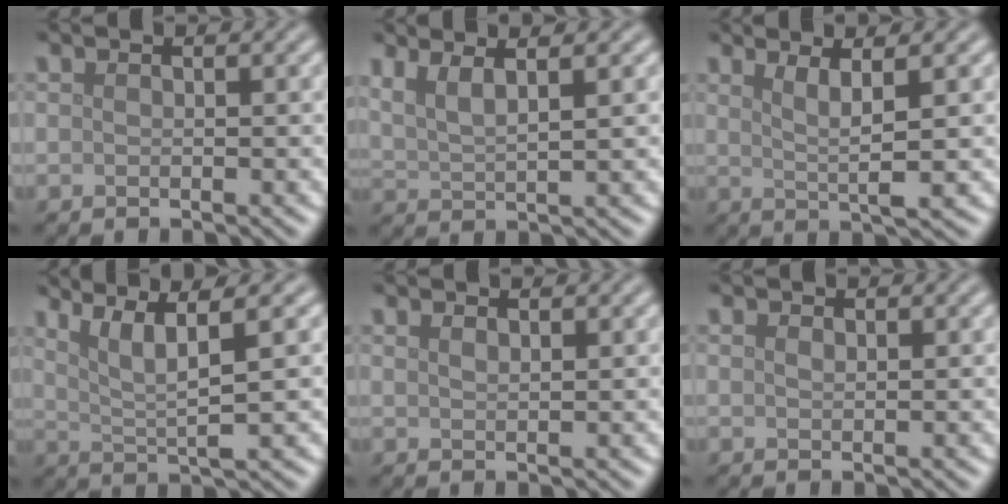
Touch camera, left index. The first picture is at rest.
{"total": 3.1, "force": [1.8, 0.8, 2.4], "torque": [-0.043, 0.005, 0.031]}
{"total": 3.1, "force": [1.1, 0.5, 2.9], "torque": [-0.049, -0.005, 0.022]}
{"total": 4.9, "force": [2.4, 0.8, 4.2], "torque": [-0.076, 0.006, 0.049]}
{"total": 0.9, "force": [0.7, 0.3, 0.4], "torque": [-0.008, -0.001, 0.014]}
{"total": 0.6, "force": [0.4, 0.3, 0.3], "torque": [-0.007, -0.002, 0.008]}